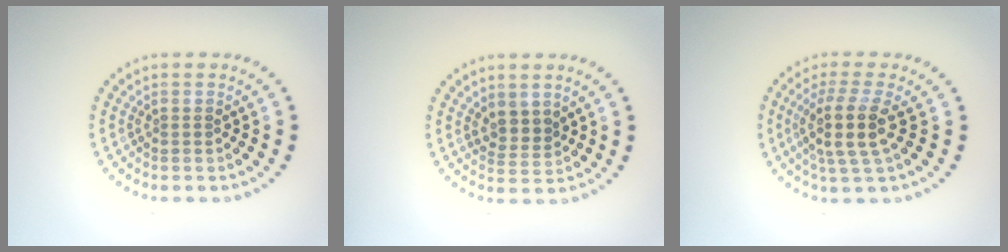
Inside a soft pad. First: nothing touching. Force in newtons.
{"total": 2.0, "press": 1.4, "slide": 1.4}
{"total": 3.8, "press": 3.0, "slide": 2.3}